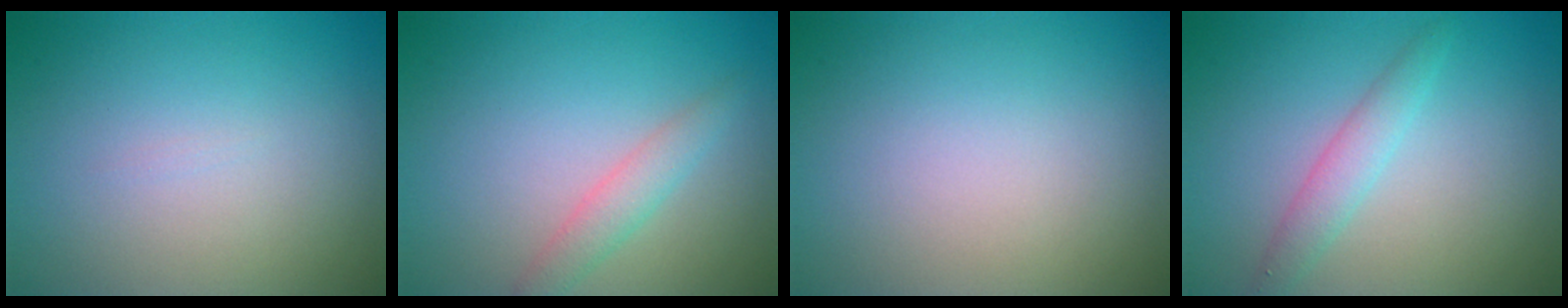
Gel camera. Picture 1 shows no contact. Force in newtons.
{"total": 2.0, "press": 2.0, "slide": 0.0}
{"total": 0.0}
{"total": 2.1, "press": 2.1, "slide": 0.0}